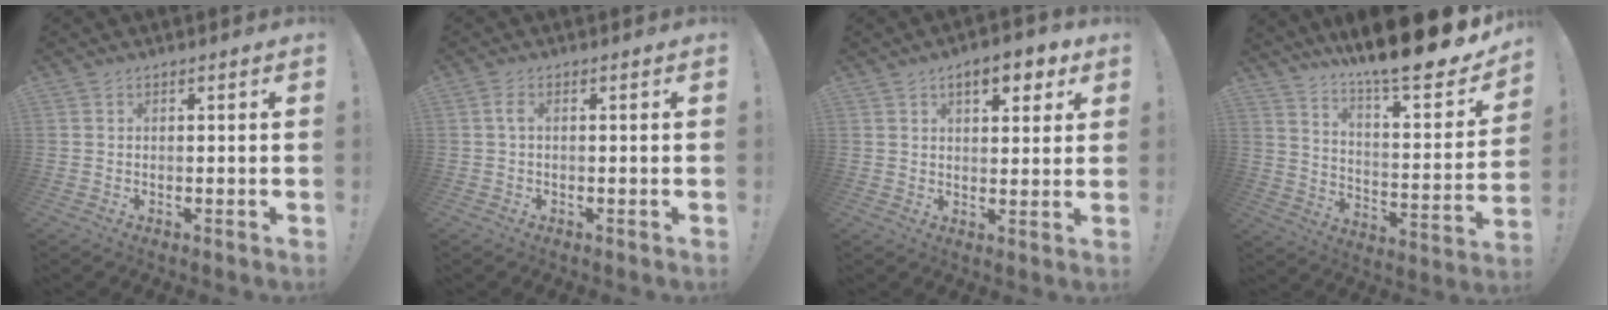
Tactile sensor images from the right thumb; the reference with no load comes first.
{"total": 1.9, "force": [0.4, -0.2, 1.8], "torque": [-0.034, 0.003, 0.007]}
{"total": 7.9, "force": [4.4, 3.4, 5.6], "torque": [-0.068, -0.015, 0.072]}
{"total": 17.1, "force": [14.0, 2.2, 9.6], "torque": [-0.148, -0.119, 0.227]}